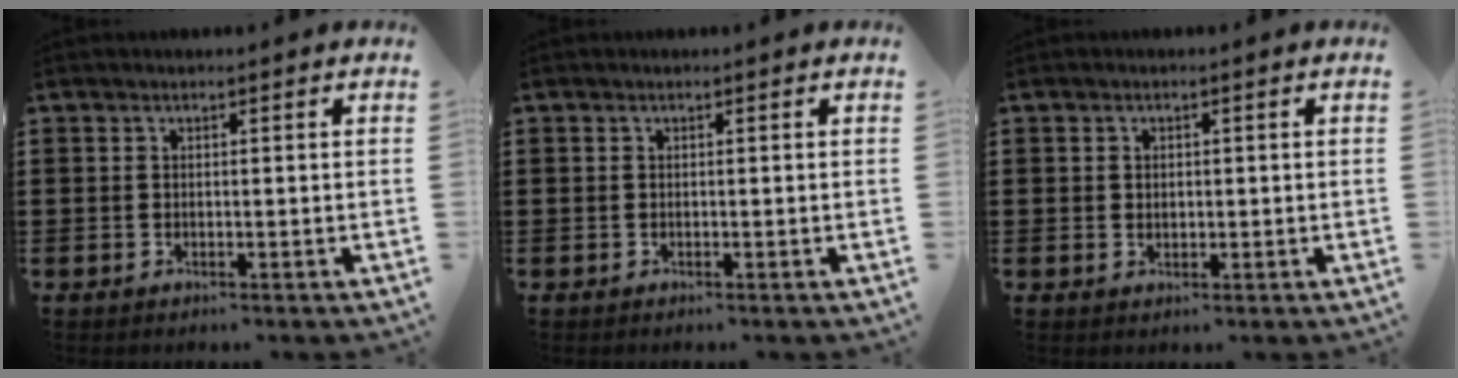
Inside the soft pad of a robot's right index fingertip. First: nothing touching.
{"total": 0.0}
{"total": 1.0, "force": [0.3, 0.8, 0.5], "torque": [-0.011, 0.006, 0.005]}